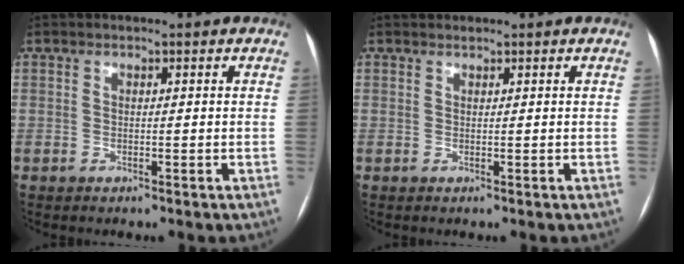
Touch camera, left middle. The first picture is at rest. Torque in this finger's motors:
{"motor_torque": [0.06, -0.22, 0.04, 0.00]}